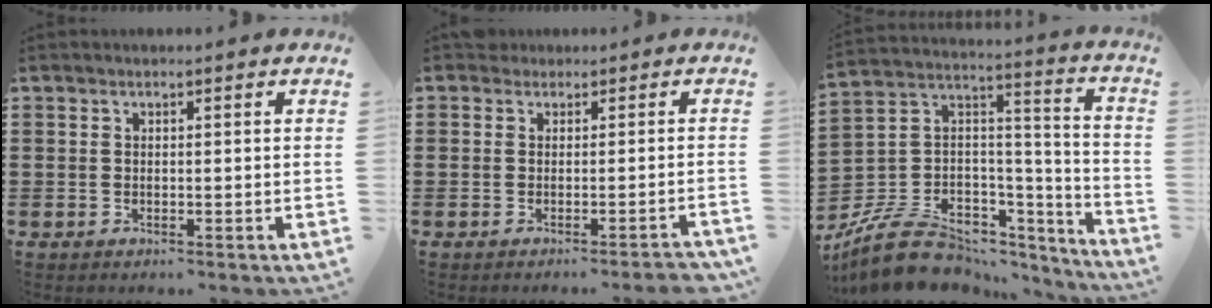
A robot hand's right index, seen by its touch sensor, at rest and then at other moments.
{"total": 0.8, "force": [-0.7, 0.3, 0.4], "torque": [-0.012, 0.000, -0.013]}
{"total": 11.0, "force": [-7.9, 6.4, 4.1], "torque": [-0.098, 0.021, -0.146]}